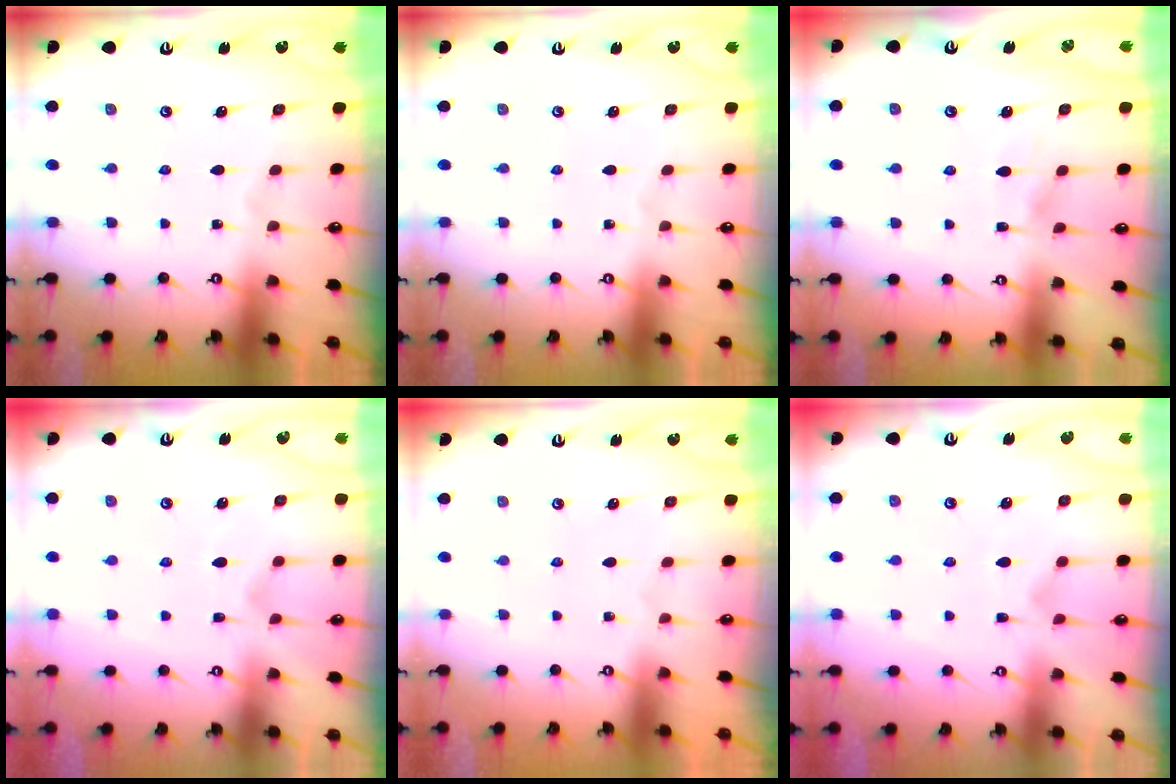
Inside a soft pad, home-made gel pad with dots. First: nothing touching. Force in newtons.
{"total": 0.0}
{"total": 4.9, "press": 4.9, "slide": 0.5}
{"total": 2.2, "press": 1.9, "slide": 1.1}
{"total": 1.5, "press": 1.4, "slide": 0.6}
{"total": 1.1, "press": 0.3, "slide": 1.0}